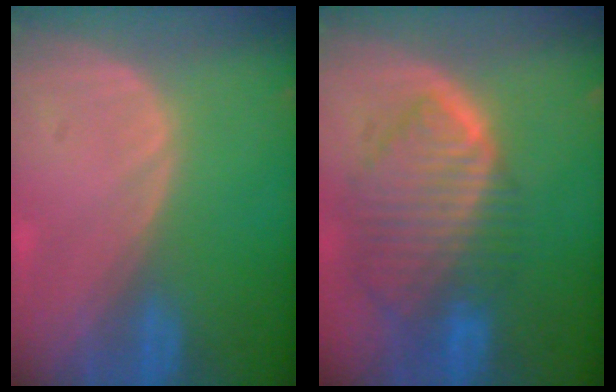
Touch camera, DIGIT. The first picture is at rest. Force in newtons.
{"total": 10.0, "press": 8.5, "slide": 5.2}